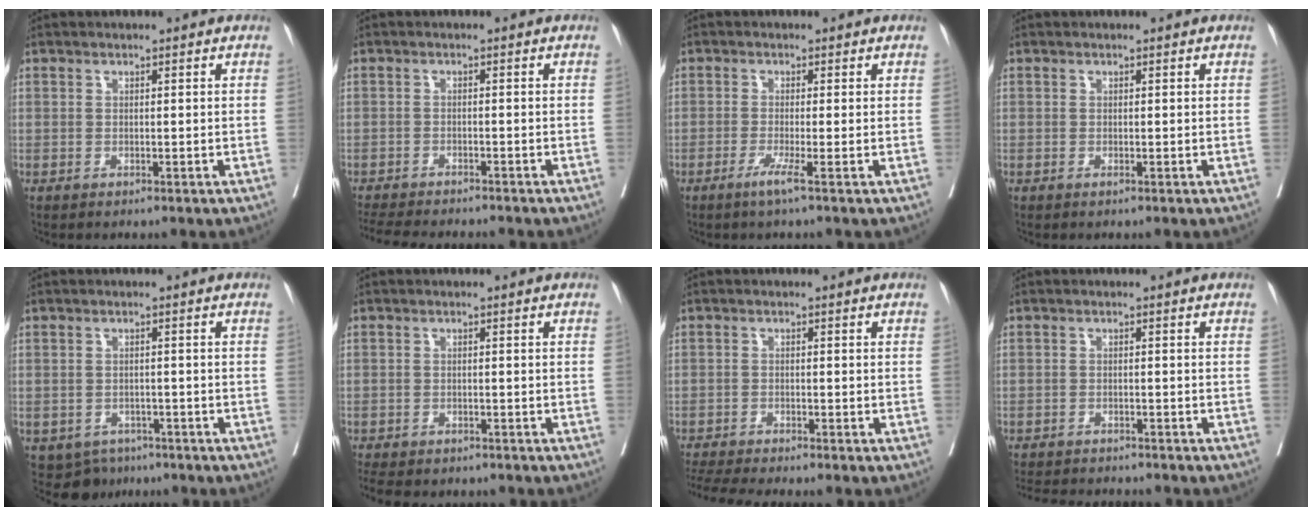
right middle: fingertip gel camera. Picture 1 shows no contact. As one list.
[{"total": 10.9, "force": [-9.9, 0.9, 4.3], "torque": [-0.068, -0.014, -0.137]}, {"total": 2.5, "force": [-1.0, -1.5, 1.8], "torque": [-0.032, -0.007, -0.025]}, {"total": 0.9, "force": [0.3, -0.8, 0.0], "torque": [0.001, -0.002, 0.001]}, {"total": 4.1, "force": [-2.8, 2.9, 0.6], "torque": [0.001, 0.004, -0.037]}, {"total": 7.7, "force": [-6.7, 2.3, 3.2], "torque": [-0.056, -0.001, -0.088]}, {"total": 6.6, "force": [-5.9, -1.3, 2.6], "torque": [-0.040, -0.014, -0.099]}, {"total": 9.3, "force": [-8.8, 1.0, 3.0], "torque": [-0.046, -0.006, -0.118]}]